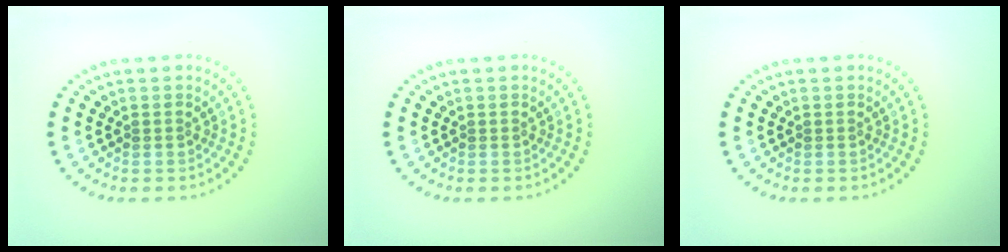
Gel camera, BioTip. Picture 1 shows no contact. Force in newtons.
{"total": 0.0}
{"total": 0.0}